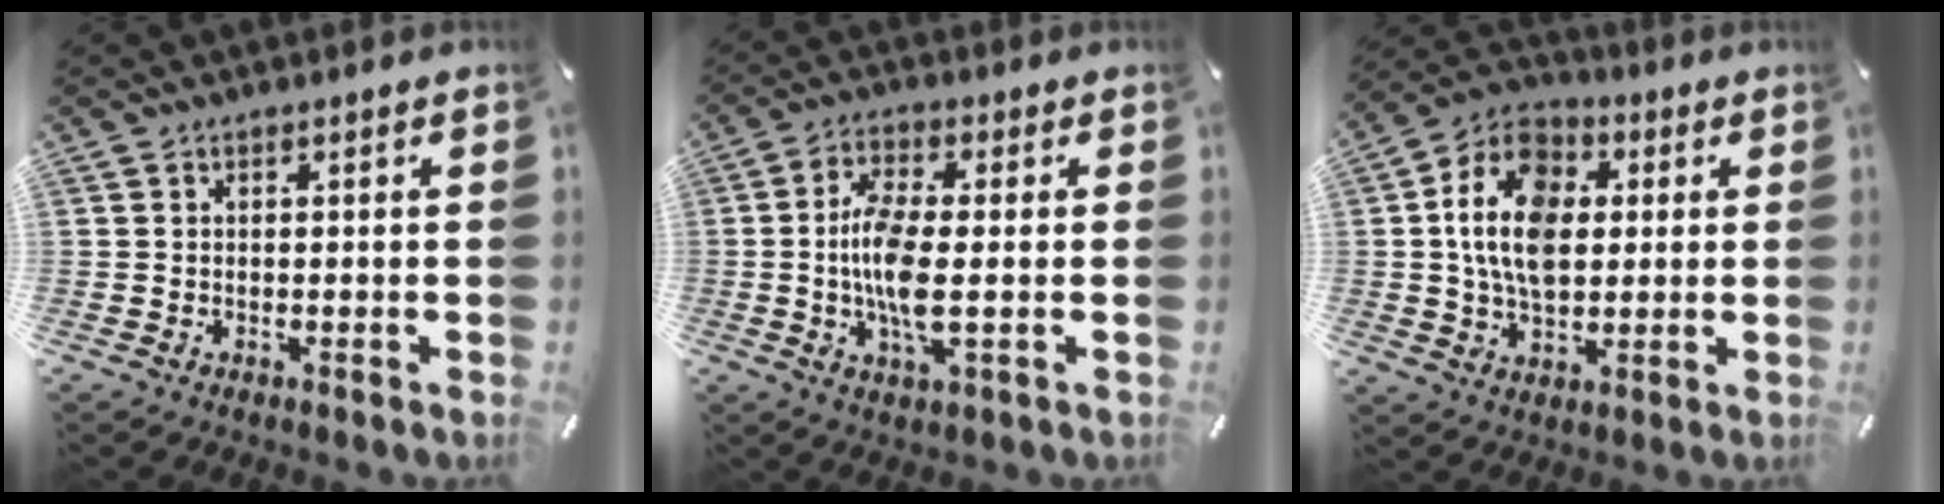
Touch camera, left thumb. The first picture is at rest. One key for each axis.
{"total": 10.0, "fx": -0.9, "fy": 3.4, "fz": 9.4, "tx": -0.192, "ty": -0.008, "tz": -0.017}
{"total": 14.8, "fx": 1.7, "fy": 10.9, "fz": 9.9, "tx": -0.201, "ty": 0.009, "tz": 0.030}